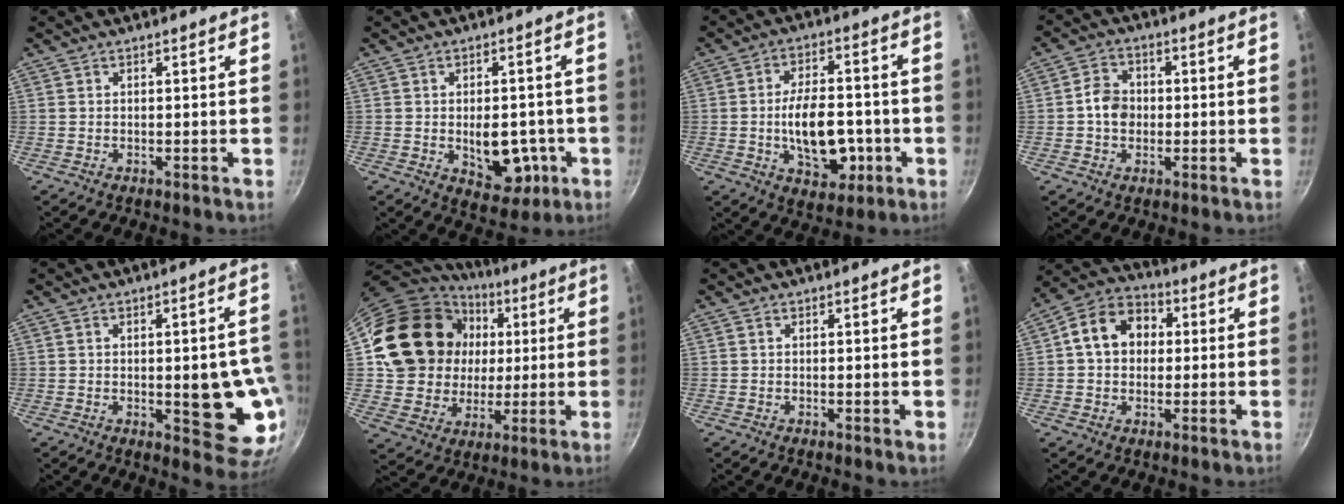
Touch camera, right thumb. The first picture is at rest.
{"total": 10.0, "force": [-2.0, 6.2, 7.5], "torque": [-0.064, 0.000, -0.016]}
{"total": 13.7, "force": [-2.6, 8.0, 10.8], "torque": [-0.141, 0.016, -0.033]}
{"total": 5.6, "force": [-0.4, 4.6, 3.0], "torque": [-0.029, 0.015, -0.015]}
{"total": 13.0, "force": [-1.4, 5.2, 11.9], "torque": [-0.106, -0.007, -0.012]}
{"total": 23.2, "force": [5.4, 19.8, 10.9], "torque": [-0.192, 0.022, 0.106]}
{"total": 0.6, "force": [0.2, 0.2, 0.5], "torque": [-0.007, 0.000, 0.002]}
{"total": 11.3, "force": [1.6, 8.9, 6.7], "torque": [-0.081, 0.026, 0.006]}